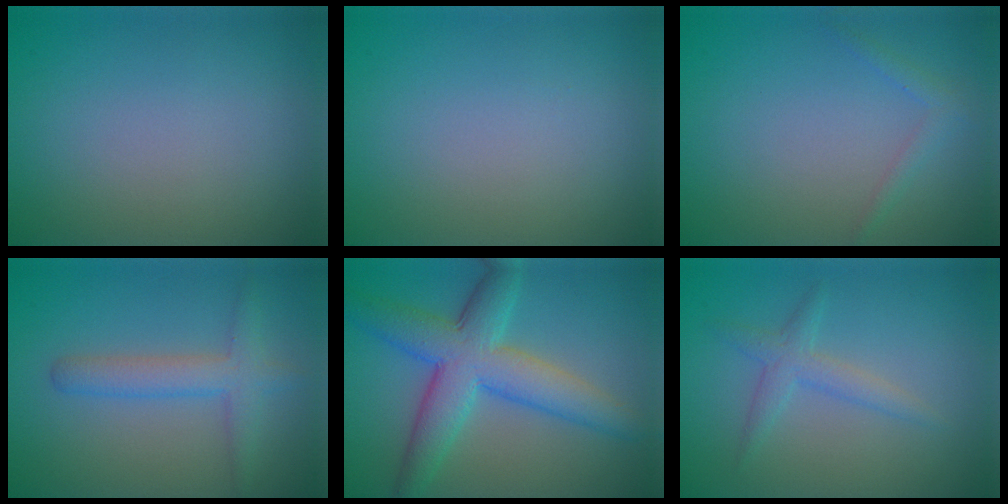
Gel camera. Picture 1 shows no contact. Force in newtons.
{"total": 0.0}
{"total": 1.2, "press": 1.2, "slide": 0.1}
{"total": 3.1, "press": 3.1, "slide": 0.1}
{"total": 7.5, "press": 7.5, "slide": 0.1}
{"total": 1.9, "press": 1.9, "slide": 0.1}